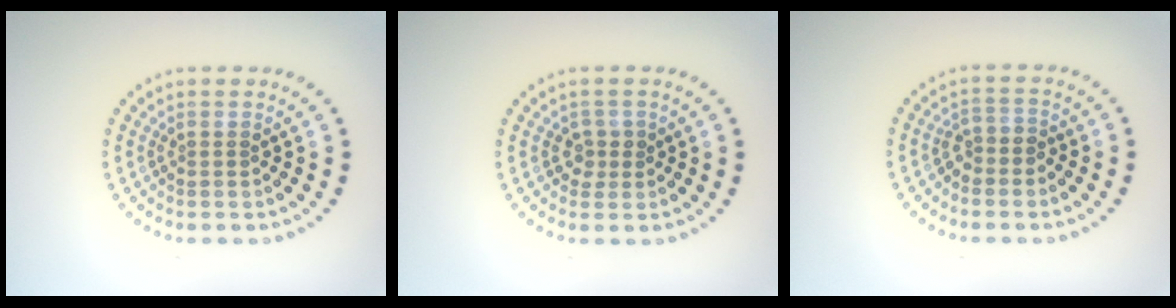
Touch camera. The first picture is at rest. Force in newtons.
{"total": 1.3, "press": 1.2, "slide": 0.6}
{"total": 1.7, "press": 1.3, "slide": 1.0}